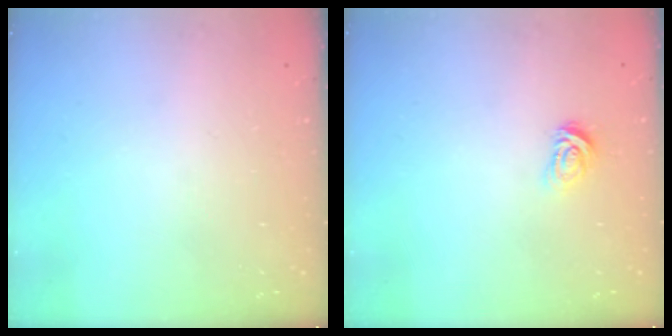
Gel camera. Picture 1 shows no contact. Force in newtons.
{"total": 3.3, "press": 3.3, "slide": 0.1}